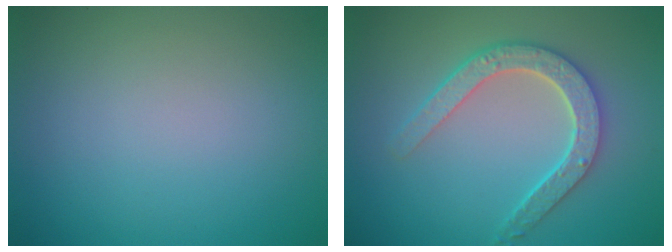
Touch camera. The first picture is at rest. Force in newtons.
{"total": 4.5, "press": 3.7, "slide": 2.6}